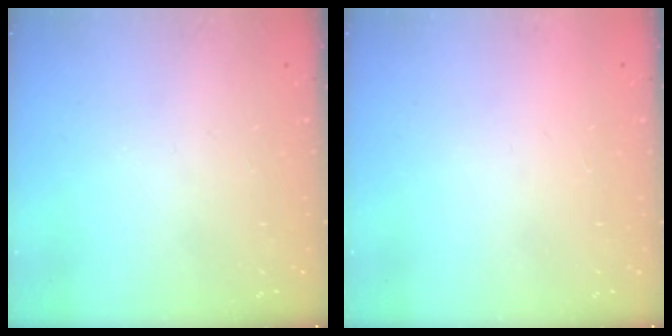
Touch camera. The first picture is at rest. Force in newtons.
{"total": 1.5, "press": 1.5, "slide": 0.1}